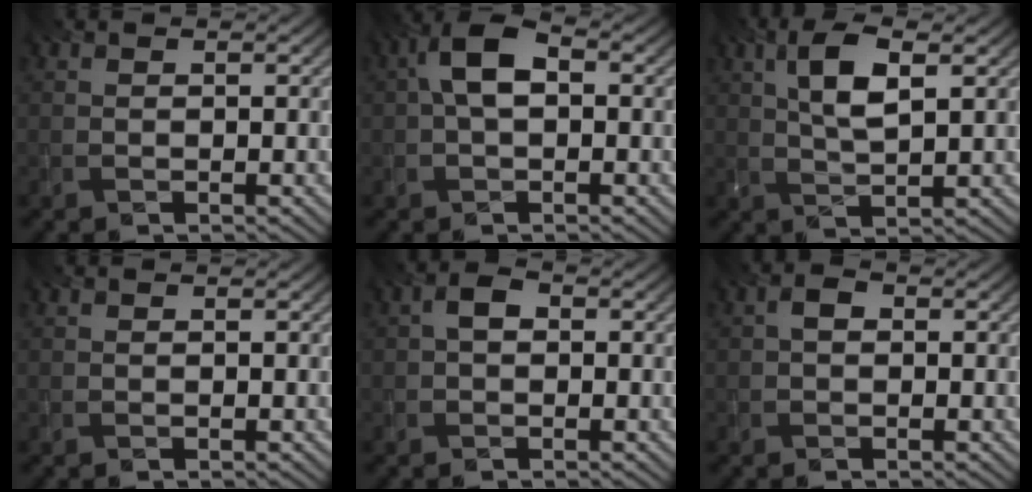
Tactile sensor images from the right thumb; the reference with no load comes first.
{"total": 5.6, "force": [0.4, 3.1, 4.6], "torque": [-0.096, 0.012, 0.001]}
{"total": 6.1, "force": [2.2, 2.0, 5.4], "torque": [-0.114, 0.003, 0.040]}
{"total": 0.0}
{"total": 2.1, "force": [-0.1, 1.4, 1.5], "torque": [-0.028, 0.004, -0.008]}
{"total": 1.5, "force": [-0.1, 1.1, 1.0], "torque": [-0.019, 0.002, -0.008]}